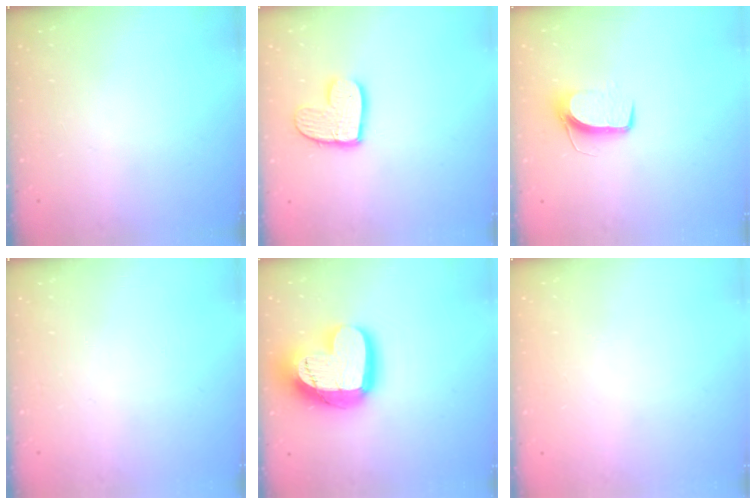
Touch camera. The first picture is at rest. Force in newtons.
{"total": 10.6, "press": 10.6, "slide": 0.8}
{"total": 7.8, "press": 7.7, "slide": 0.5}
{"total": 0.0}
{"total": 24.2, "press": 24.1, "slide": 1.8}
{"total": 0.0}